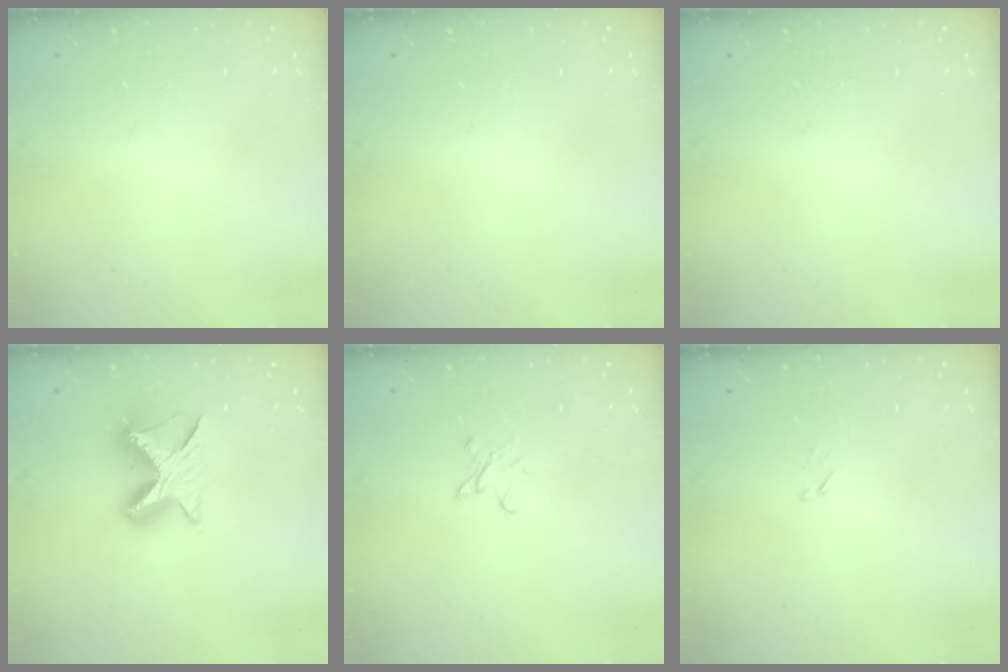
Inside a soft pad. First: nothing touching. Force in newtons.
{"total": 0.0}
{"total": 0.0}
{"total": 8.9, "press": 8.8, "slide": 1.0}
{"total": 2.8, "press": 2.8, "slide": 0.3}
{"total": 1.4, "press": 1.4, "slide": 0.2}